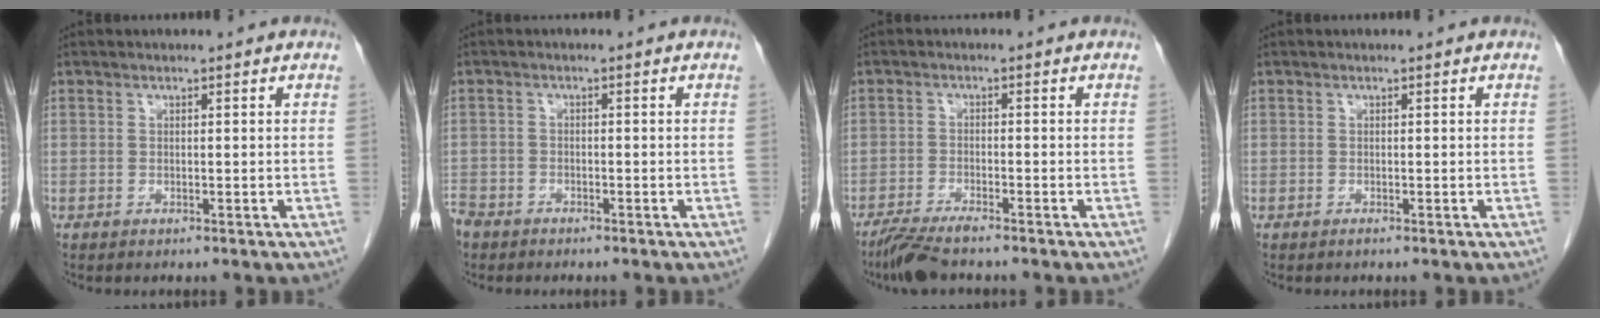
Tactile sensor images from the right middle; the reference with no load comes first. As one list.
[{"total": 4.8, "force": [-3.8, 2.5, 1.2], "torque": [-0.030, -0.005, -0.073]}, {"total": 4.7, "force": [-3.9, 0.2, 2.5], "torque": [-0.050, -0.015, -0.075]}, {"total": 0.0}]